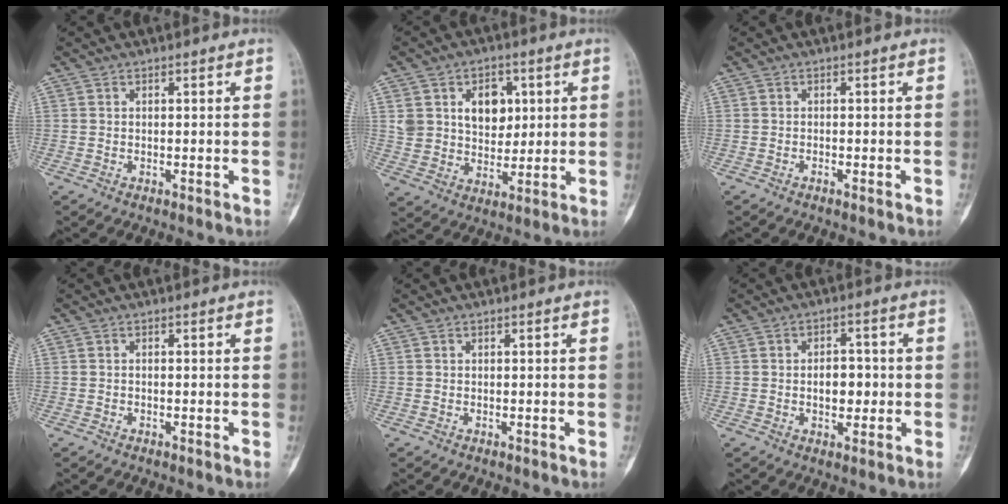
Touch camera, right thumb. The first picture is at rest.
{"total": 11.2, "force": [3.5, 8.4, 6.5], "torque": [-0.059, -0.016, 0.066]}
{"total": 0.7, "force": [-0.4, 0.2, 0.5], "torque": [-0.010, 0.000, -0.007]}
{"total": 0.0}
{"total": 0.0}
{"total": 5.6, "force": [-0.3, 3.6, 4.3], "torque": [-0.045, 0.008, -0.004]}